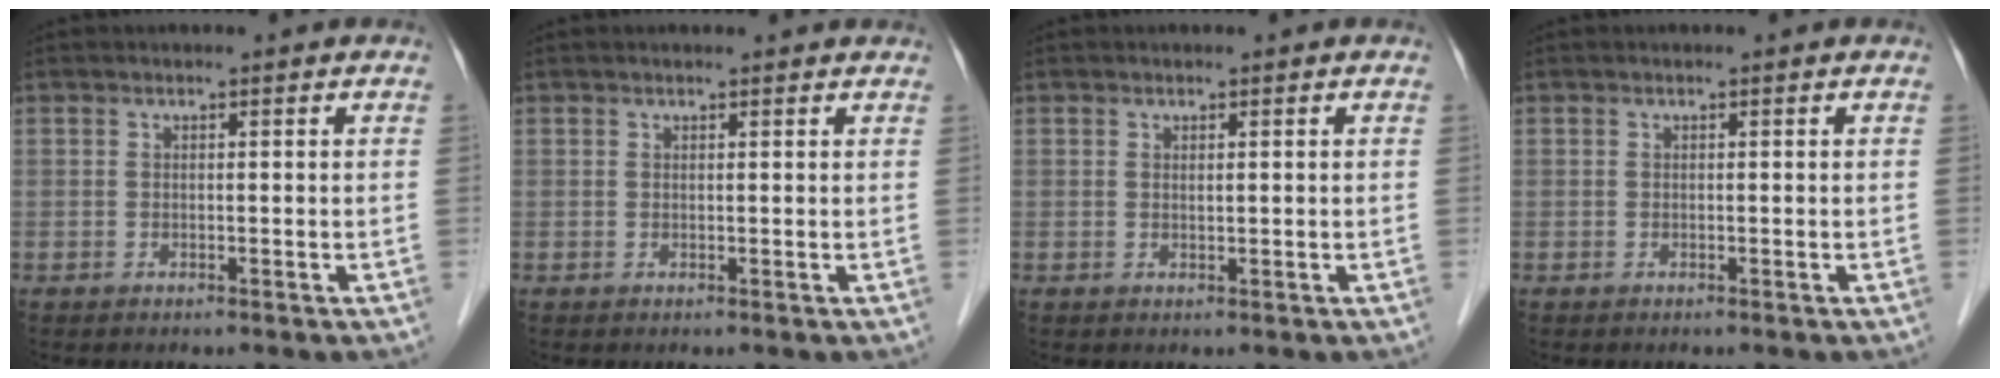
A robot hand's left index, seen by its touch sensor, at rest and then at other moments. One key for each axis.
{"total": 1.7, "fx": 1.6, "fy": 0.2, "fz": 0.6, "tx": -0.009, "ty": 0.010, "tz": 0.013}
{"total": 0.6, "fx": 0.1, "fy": 0.1, "fz": 0.6, "tx": -0.012, "ty": -0.003, "tz": 0.005}
{"total": 0.0}